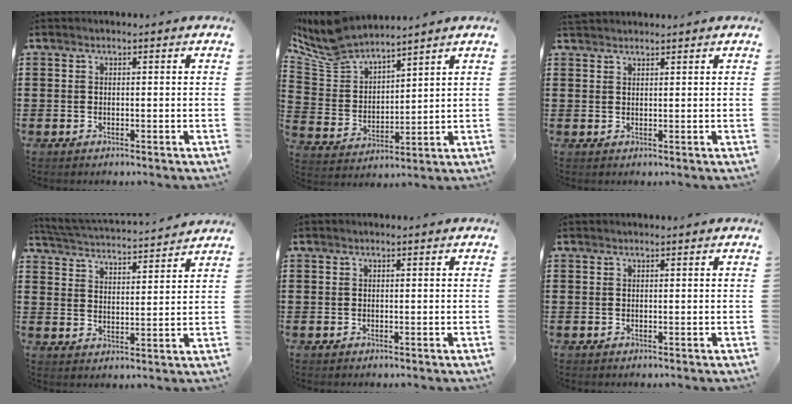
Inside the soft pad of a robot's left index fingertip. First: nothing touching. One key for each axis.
{"total": 7.9, "fx": 7.2, "fy": 2.1, "fz": 2.4, "tx": -0.084, "ty": -0.034, "tz": 0.131}
{"total": 1.4, "fx": 1.4, "fy": 0.3, "fz": 0.2, "tx": -0.008, "ty": 0.001, "tz": 0.027}
{"total": 3.8, "fx": 3.8, "fy": -0.4, "fz": 0.3, "tx": -0.029, "ty": -0.033, "tz": 0.059}
{"total": 0.0}
{"total": 0.0}